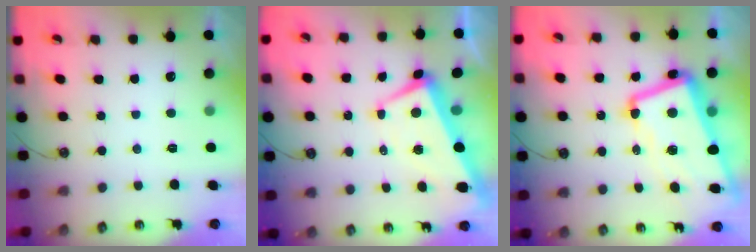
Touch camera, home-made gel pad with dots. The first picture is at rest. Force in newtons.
{"total": 2.0, "press": 1.6, "slide": 1.2}
{"total": 13.2, "press": 12.9, "slide": 2.6}